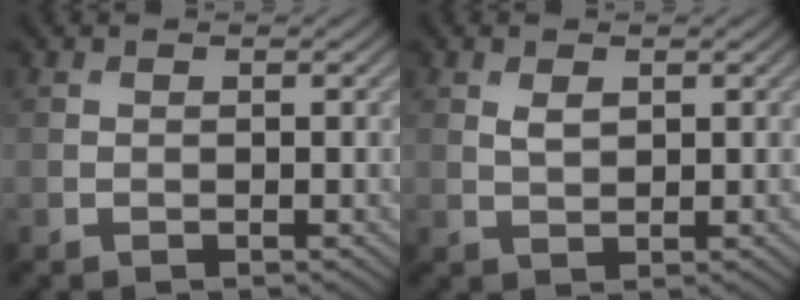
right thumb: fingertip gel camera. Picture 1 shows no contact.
{"total": 1.7, "force": [0.7, 0.9, 1.2], "torque": [-0.029, -0.003, 0.017]}